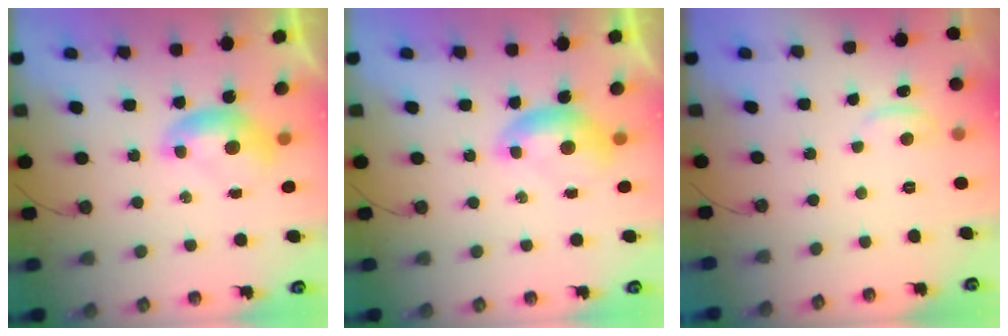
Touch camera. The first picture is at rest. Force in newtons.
{"total": 0.0}
{"total": 2.6, "press": 2.6, "slide": 0.2}